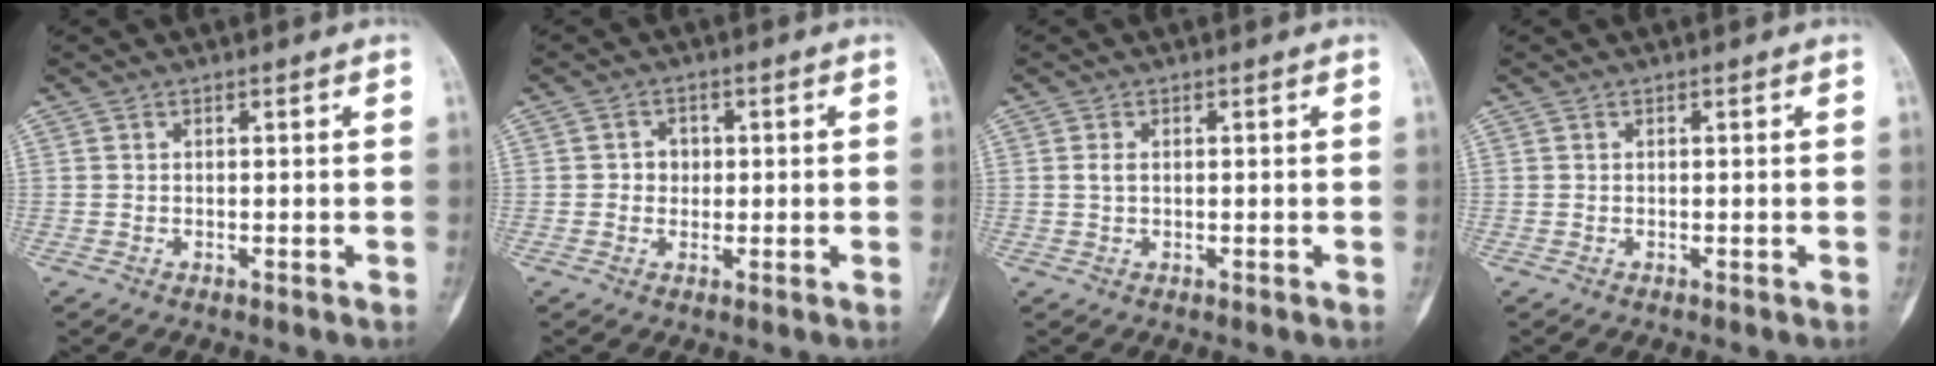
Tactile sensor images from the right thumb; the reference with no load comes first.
{"total": 5.1, "force": [0.6, 4.6, 2.2], "torque": [0.008, 0.010, 0.003]}
{"total": 1.5, "force": [0.4, 0.9, 1.2], "torque": [-0.024, 0.002, 0.009]}
{"total": 0.0}